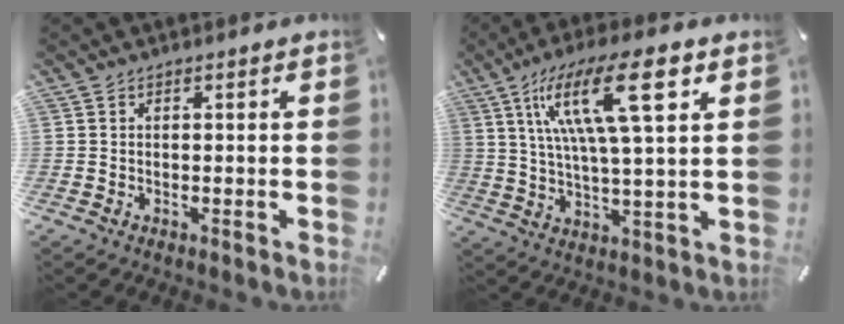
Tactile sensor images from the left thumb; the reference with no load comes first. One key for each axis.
{"total": 17.4, "fx": 7.2, "fy": 4.0, "fz": 15.3, "tx": -0.304, "ty": -0.008, "tz": 0.108}